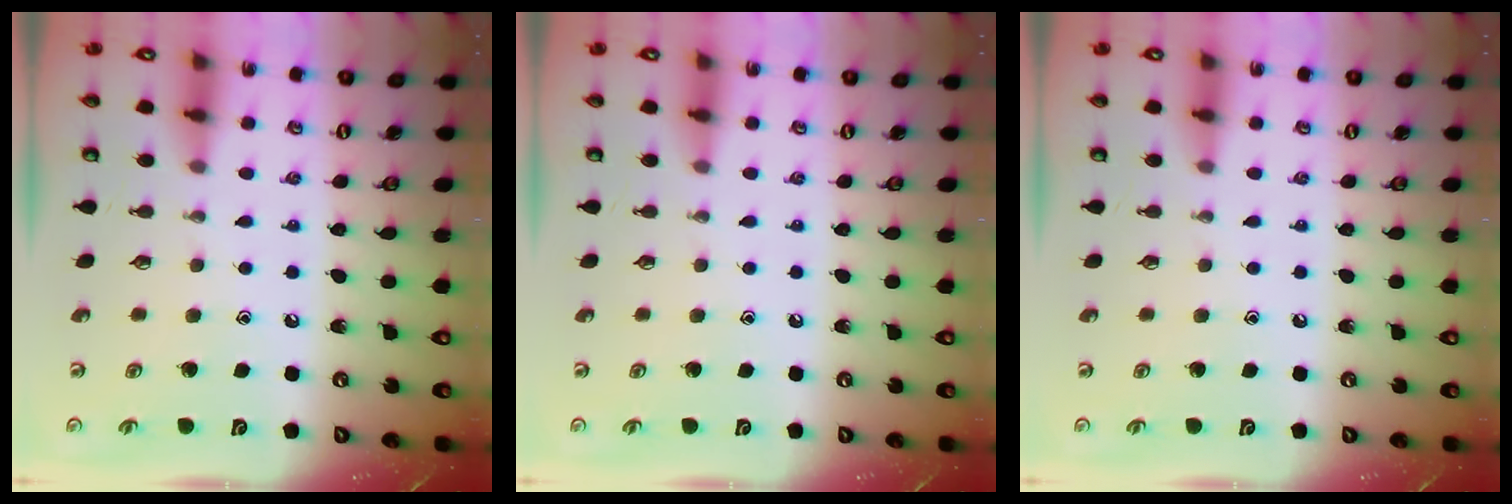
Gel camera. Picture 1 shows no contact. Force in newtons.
{"total": 0.0}
{"total": 0.0}